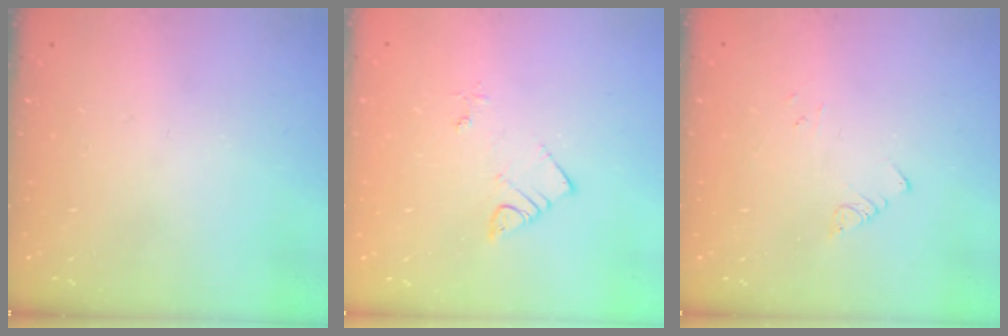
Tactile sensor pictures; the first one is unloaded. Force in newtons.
{"total": 4.8, "press": 4.8, "slide": 0.2}
{"total": 1.8, "press": 1.8, "slide": 0.2}